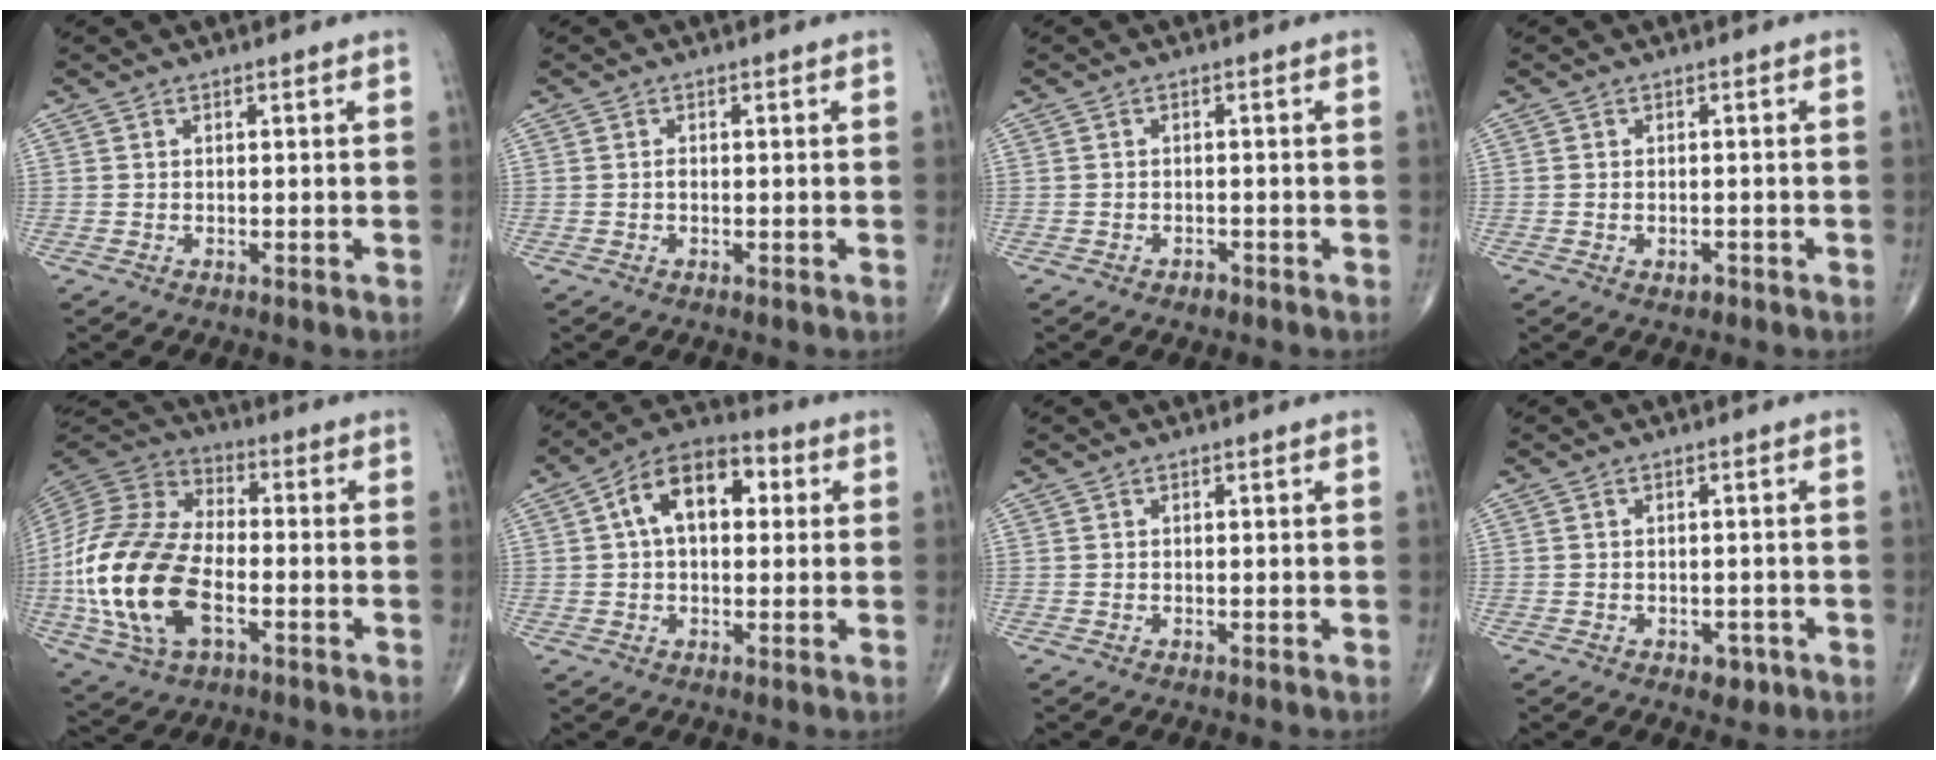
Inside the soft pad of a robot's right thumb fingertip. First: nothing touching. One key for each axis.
{"total": 0.6, "fx": -0.2, "fy": 0.3, "fz": 0.4, "tx": -0.006, "ty": 0.001, "tz": -0.007}
{"total": 1.3, "fx": -0.9, "fy": 0.8, "fz": 0.5, "tx": -0.008, "ty": 0.002, "tz": -0.015}
{"total": 1.5, "fx": -0.7, "fy": 0.9, "fz": 0.9, "tx": -0.016, "ty": 0.006, "tz": -0.008}
{"total": 23.0, "fx": -5.2, "fy": 12.8, "fz": 18.3, "tx": -0.389, "ty": 0.010, "tz": -0.095}
{"total": 12.6, "fx": 2.5, "fy": 7.6, "fz": 9.7, "tx": -0.141, "ty": 0.030, "tz": 0.029}
{"total": 0.0}
{"total": 2.6, "fx": -1.2, "fy": 1.8, "fz": 1.4, "tx": -0.005, "ty": 0.003, "tz": -0.012}